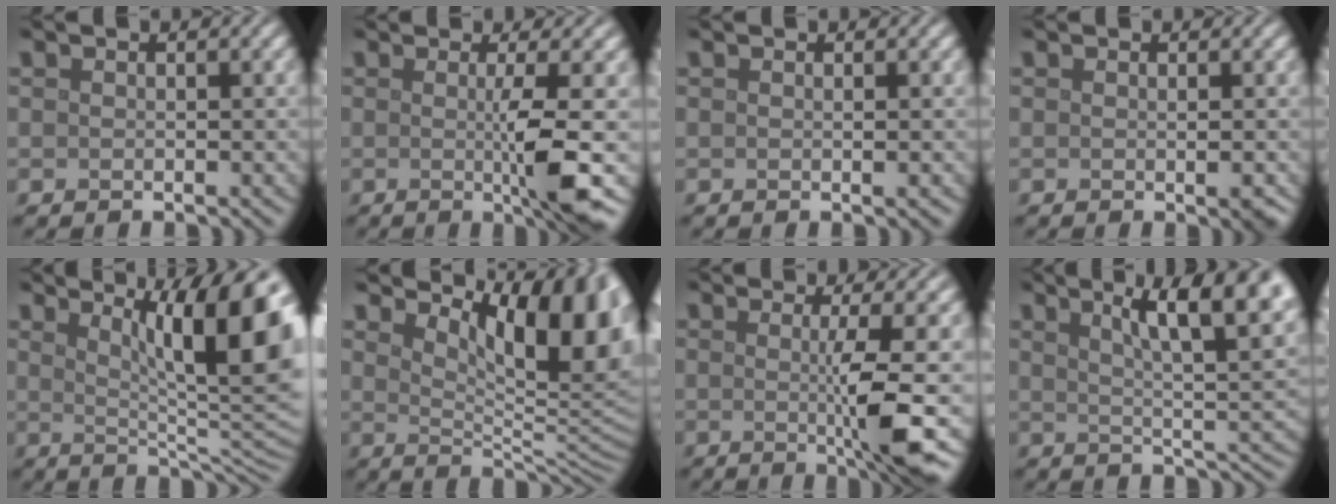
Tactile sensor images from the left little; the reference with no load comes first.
{"total": 5.0, "force": [-0.4, 0.3, 5.0], "torque": [-0.085, -0.007, -0.004]}
{"total": 0.7, "force": [0.1, 0.1, 0.6], "torque": [-0.005, 0.001, -0.001]}
{"total": 1.6, "force": [-0.1, 0.3, 1.5], "torque": [-0.012, 0.000, -0.004]}
{"total": 13.0, "force": [4.4, 3.2, 11.8], "torque": [-0.121, 0.001, 0.067]}
{"total": 11.7, "force": [5.8, 4.0, 9.4], "torque": [-0.112, -0.005, 0.092]}
{"total": 5.6, "force": [-0.4, 0.3, 5.6], "torque": [-0.096, -0.008, -0.004]}
{"total": 11.2, "force": [5.2, 3.3, 9.4], "torque": [-0.100, 0.018, 0.068]}